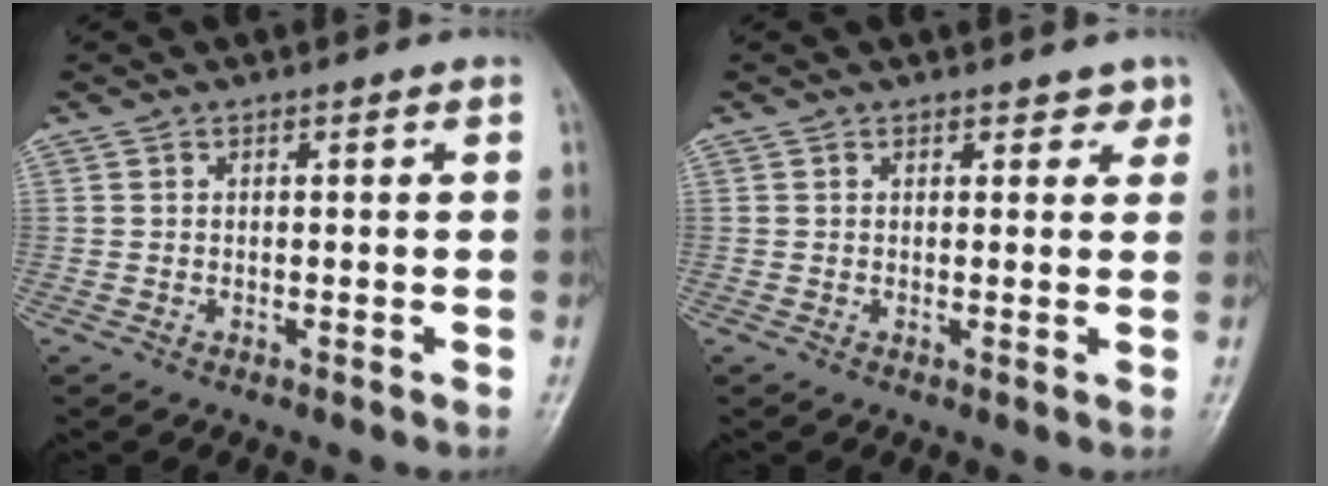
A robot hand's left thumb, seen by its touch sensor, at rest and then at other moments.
{"total": 2.1, "force": [1.5, 1.3, 0.8], "torque": [0.012, -0.005, 0.013]}